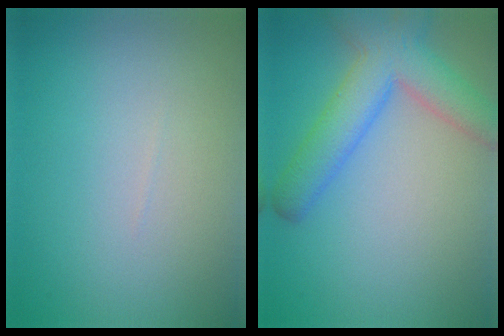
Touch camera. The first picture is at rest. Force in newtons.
{"total": 6.2, "press": 6.1, "slide": 0.4}